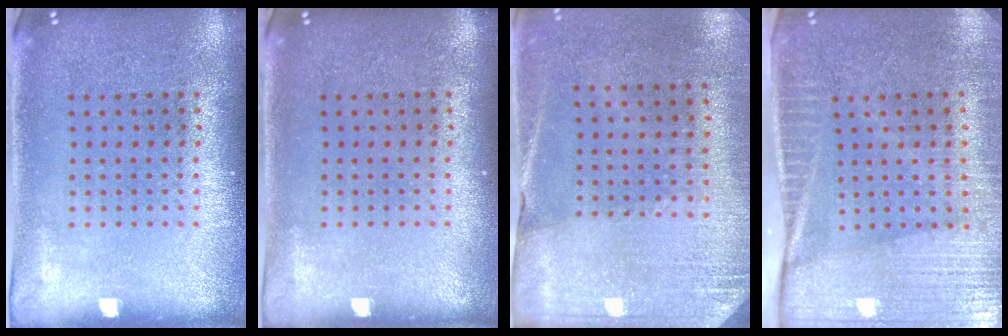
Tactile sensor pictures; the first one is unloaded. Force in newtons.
{"total": 0.0}
{"total": 2.6, "press": 2.4, "slide": 1.0}
{"total": 4.0, "press": 3.5, "slide": 2.0}